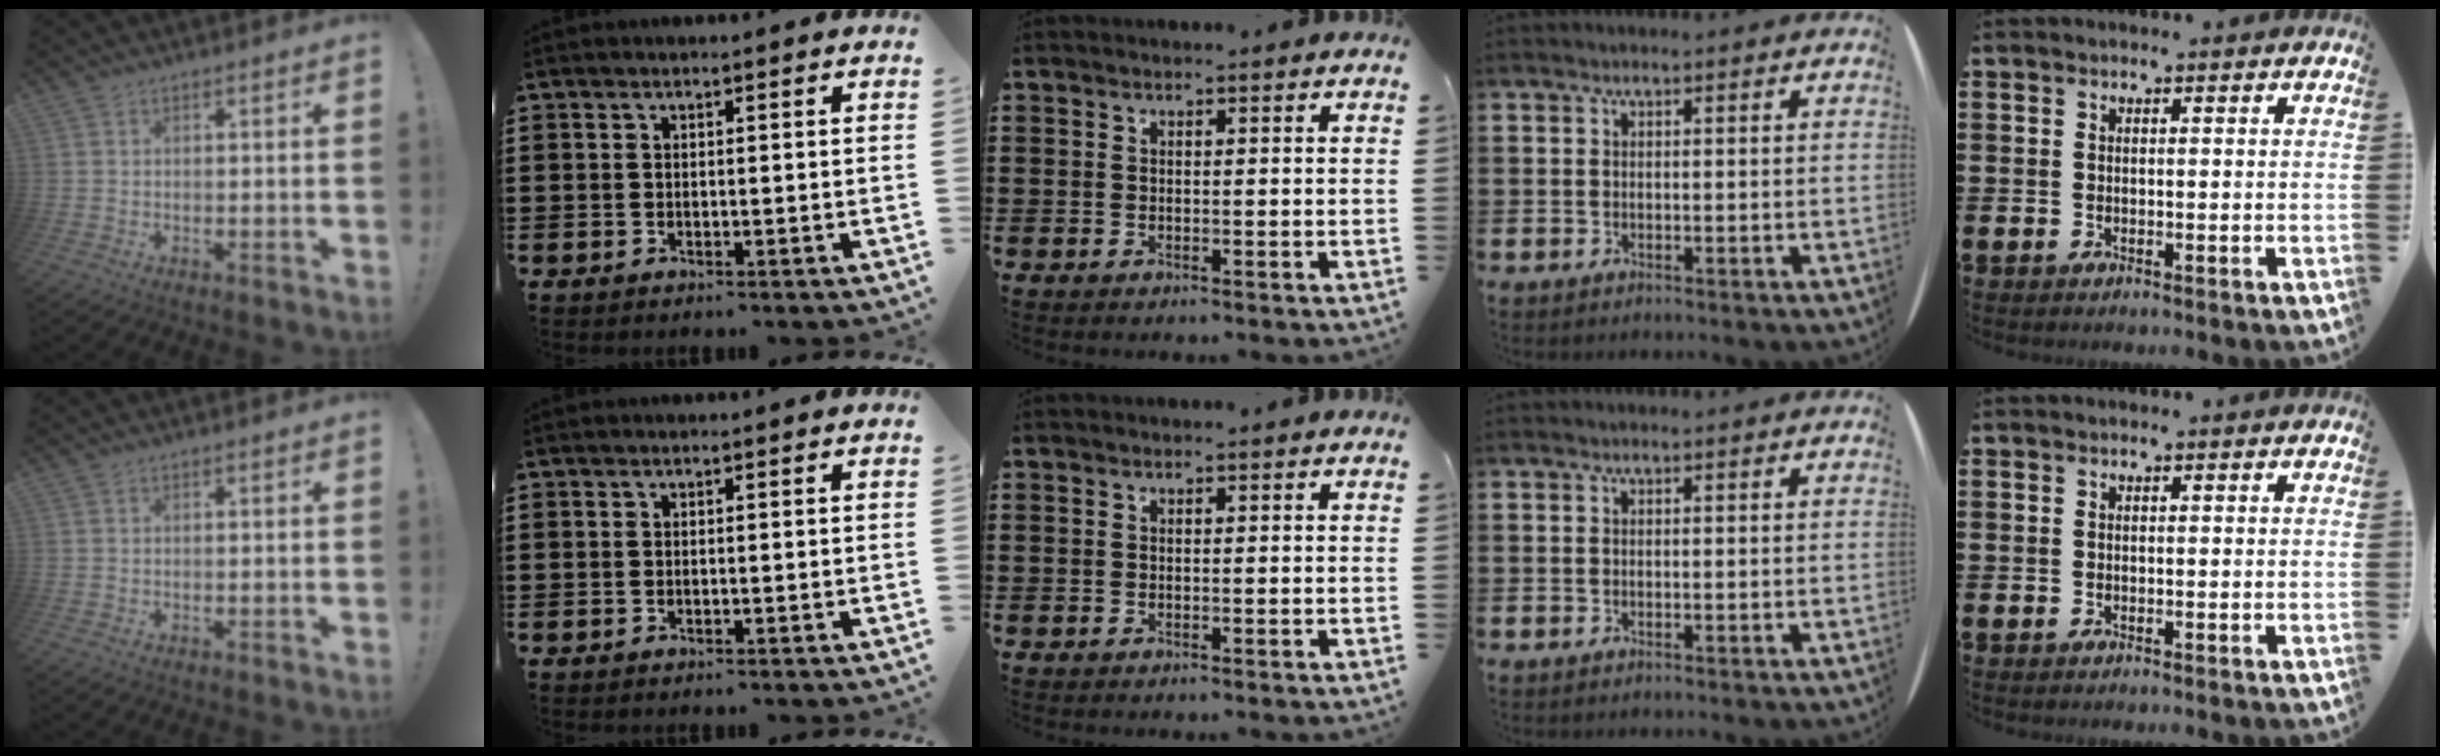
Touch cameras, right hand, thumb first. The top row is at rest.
{}